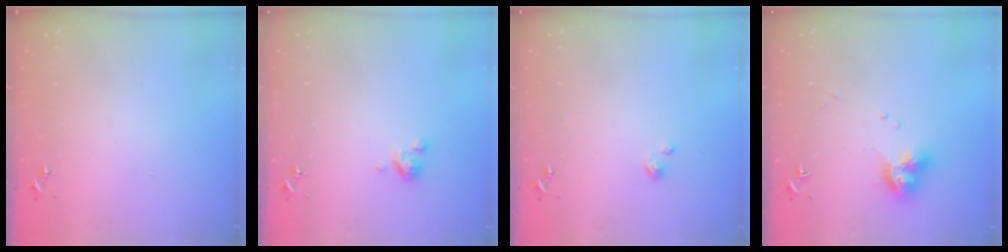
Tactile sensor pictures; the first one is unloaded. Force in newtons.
{"total": 3.0, "press": 3.0, "slide": 0.3}
{"total": 2.7, "press": 2.7, "slide": 0.2}
{"total": 11.3, "press": 11.2, "slide": 1.3}